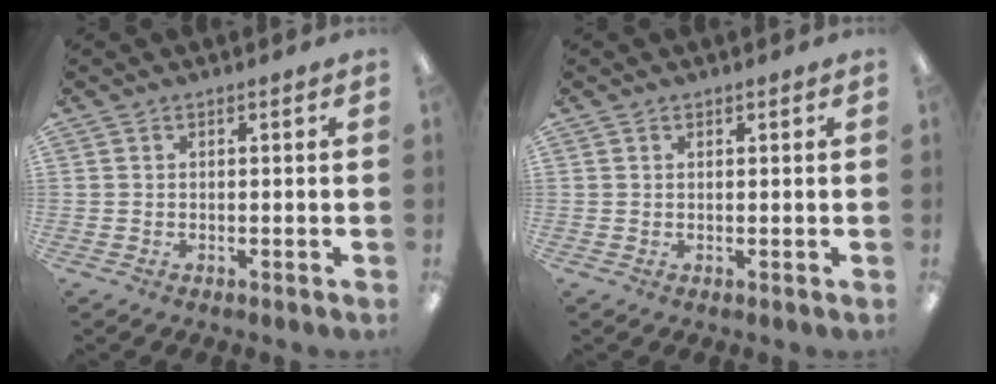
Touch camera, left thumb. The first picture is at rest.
{"total": 0.7, "force": [0.4, 0.4, -0.3], "torque": [0.005, 0.001, 0.007]}